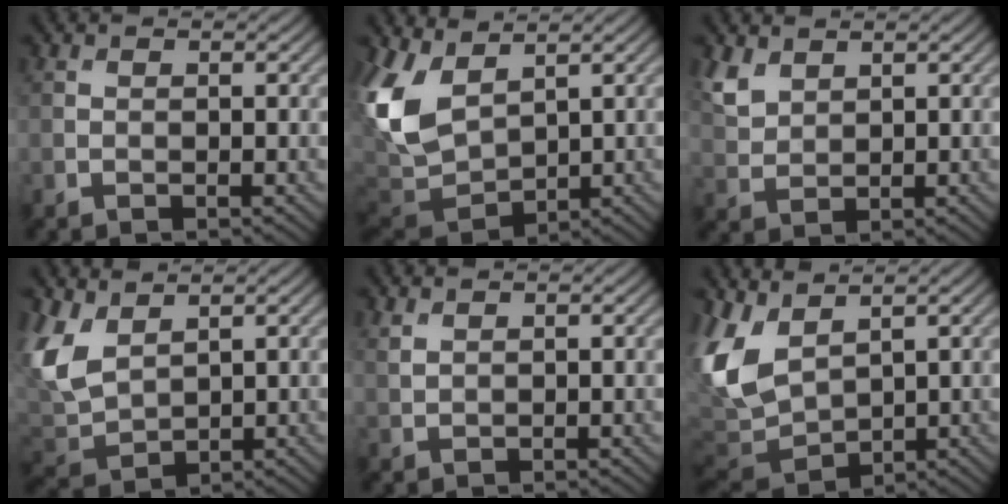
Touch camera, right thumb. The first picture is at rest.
{"total": 10.0, "force": [3.5, 6.0, 7.2], "torque": [-0.207, 0.002, 0.069]}
{"total": 3.8, "force": [2.5, 2.2, 1.8], "torque": [-0.053, 0.000, 0.057]}
{"total": 8.1, "force": [3.5, 5.0, 5.3], "torque": [-0.161, 0.001, 0.074]}
{"total": 1.3, "force": [1.1, 0.5, 0.6], "torque": [-0.022, 0.000, 0.028]}
{"total": 8.3, "force": [2.5, 4.9, 6.2], "torque": [-0.176, -0.001, 0.046]}